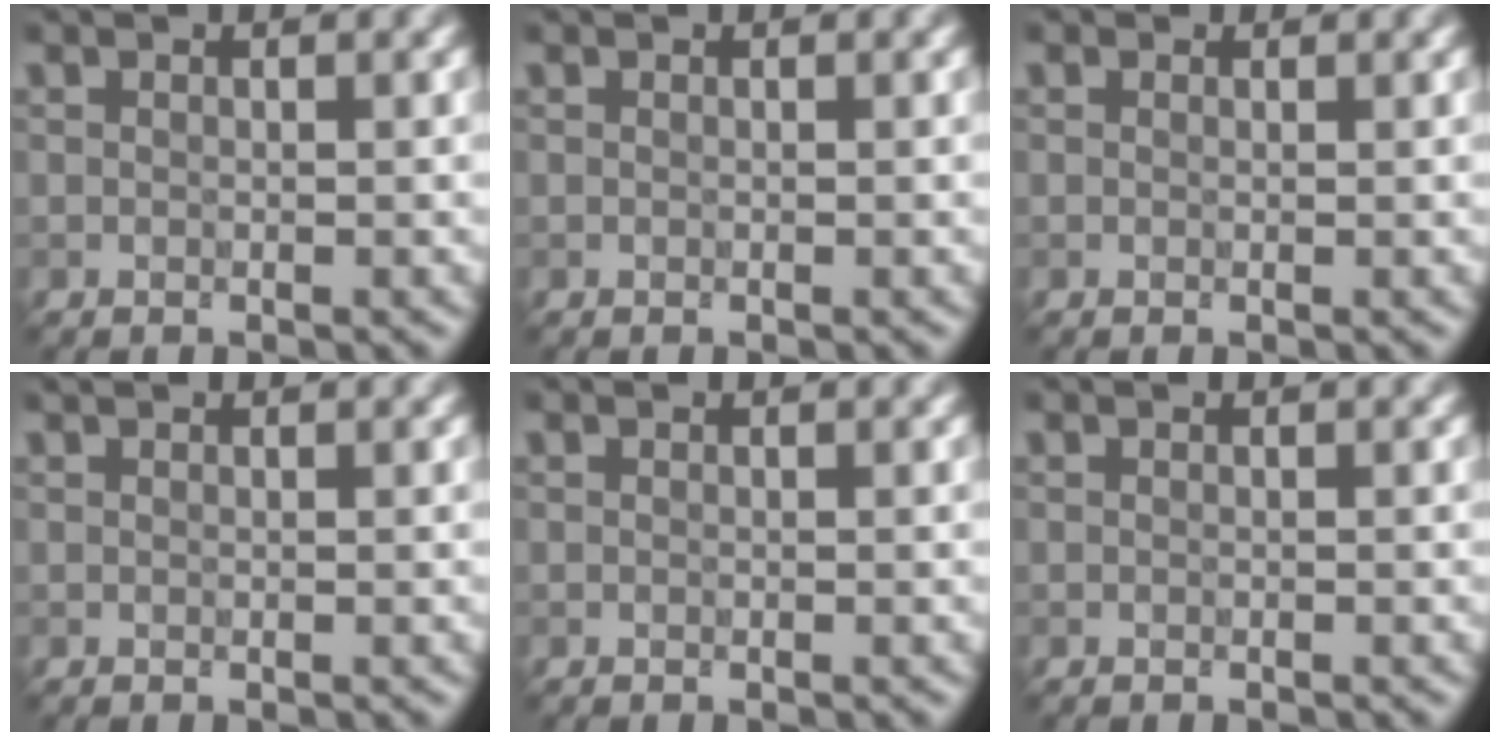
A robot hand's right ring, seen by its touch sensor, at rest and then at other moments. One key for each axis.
{"total": 0.0}
{"total": 0.6, "fx": 0.5, "fy": 0.3, "fz": 0.1, "tx": 0.000, "ty": -0.005, "tz": 0.004}
{"total": 0.6, "fx": 0.6, "fy": 0.1, "fz": 0.2, "tx": -0.004, "ty": -0.001, "tz": 0.005}
{"total": 0.0}
{"total": 0.0}